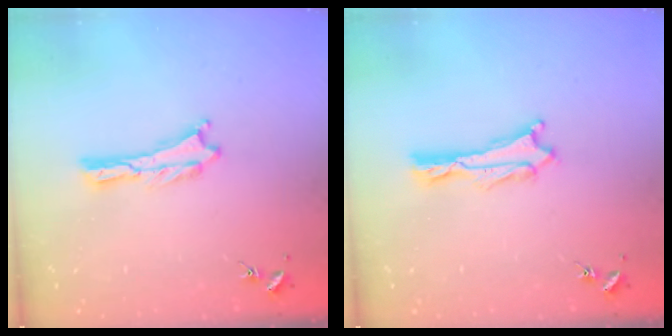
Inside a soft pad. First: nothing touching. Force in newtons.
{"total": 1.0, "press": 1.0, "slide": 0.1}